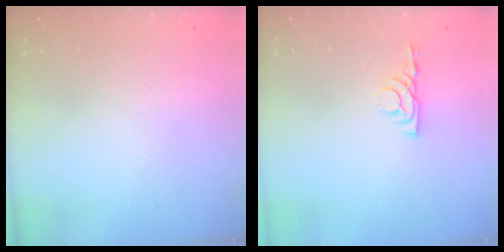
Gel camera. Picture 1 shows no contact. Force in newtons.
{"total": 3.7, "press": 3.7, "slide": 0.6}